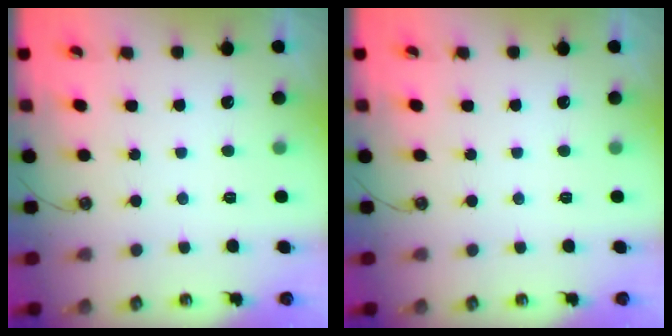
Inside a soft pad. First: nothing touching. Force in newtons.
{"total": 0.0}